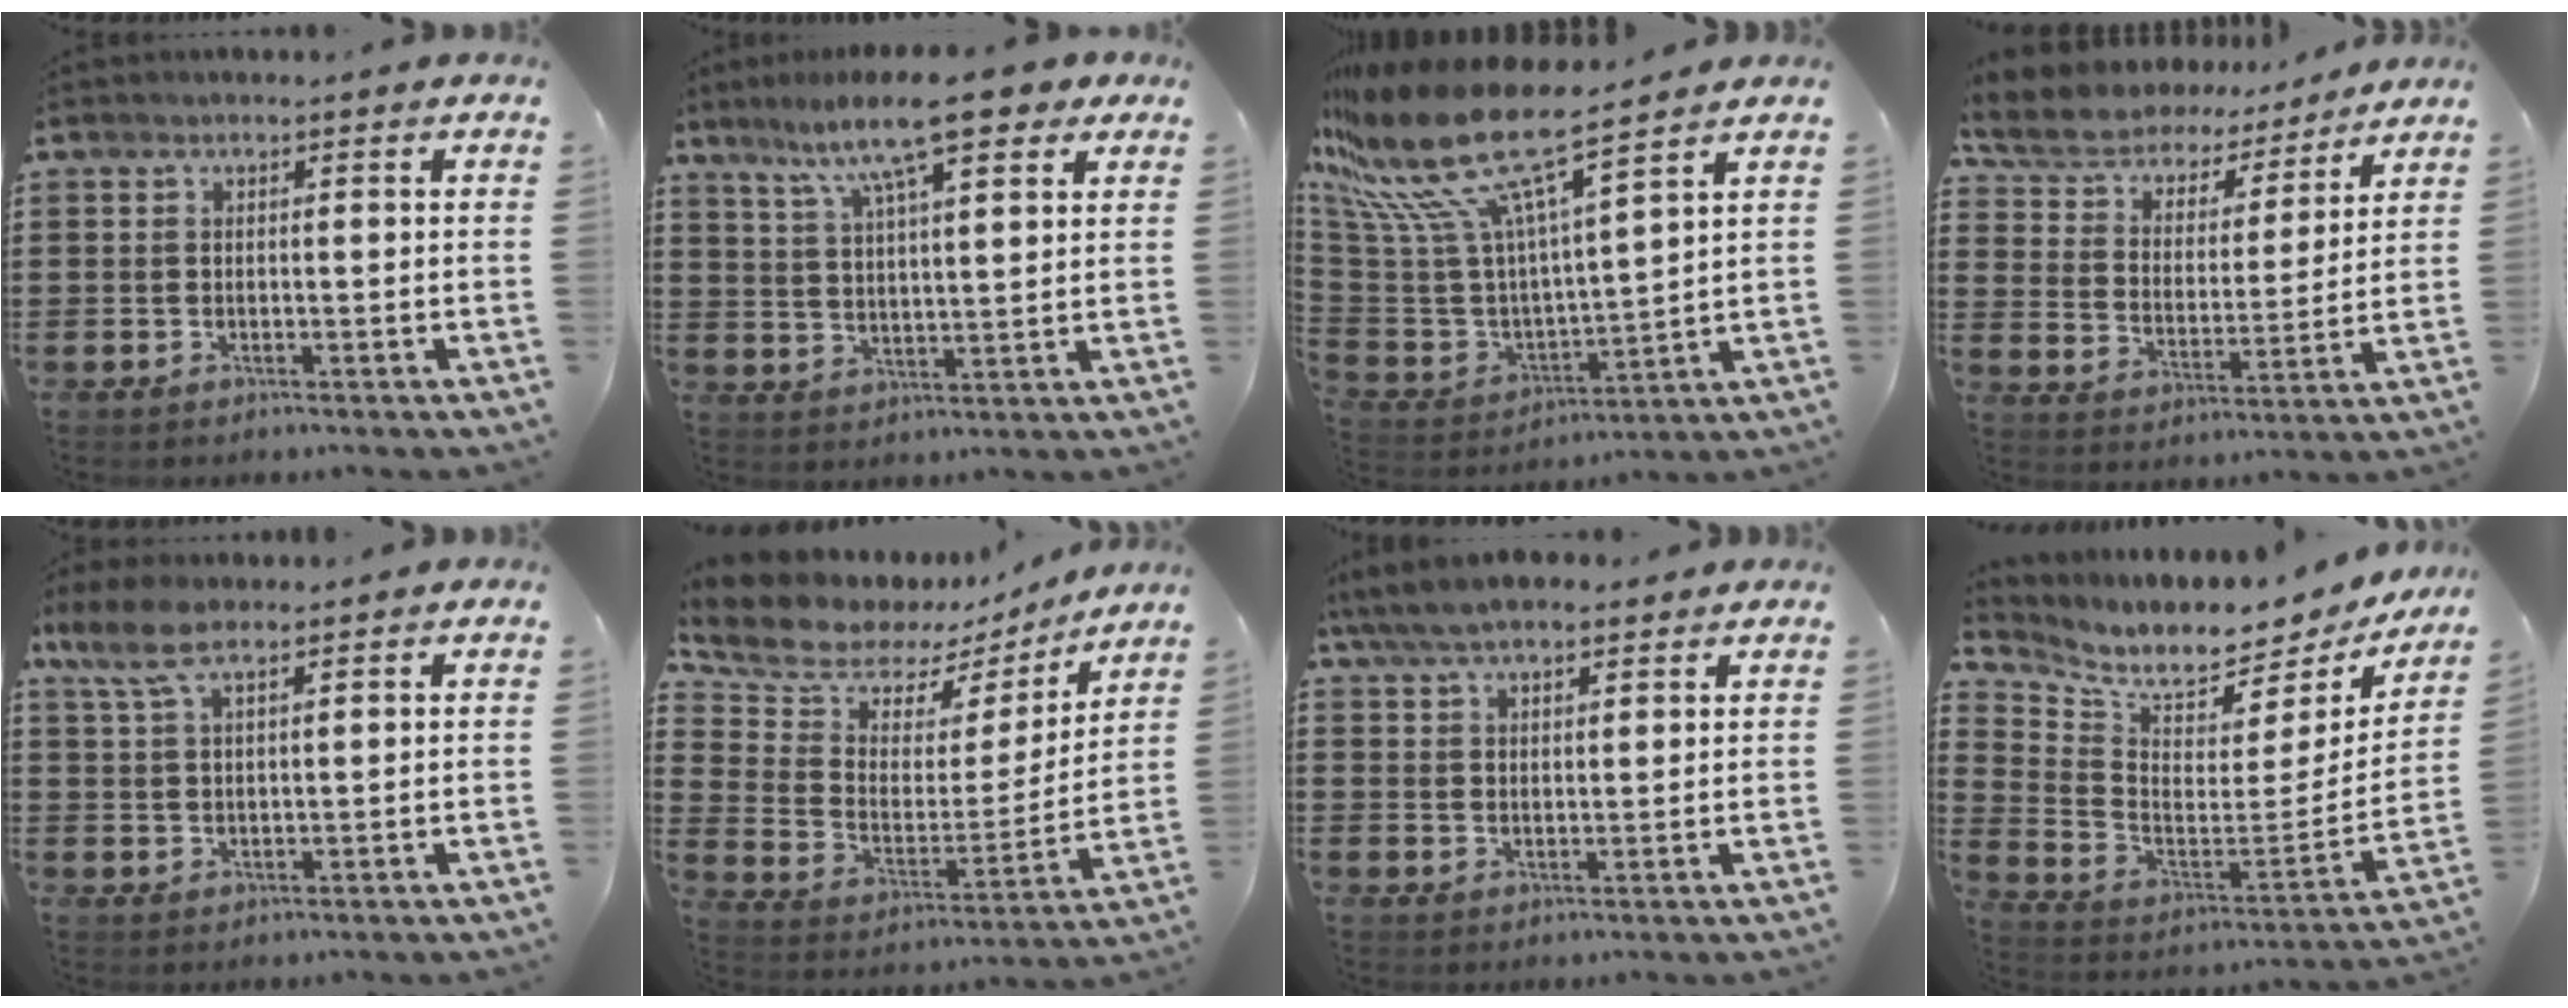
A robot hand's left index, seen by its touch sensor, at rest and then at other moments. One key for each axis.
{"total": 11.4, "fx": 8.0, "fy": 2.1, "fz": 7.8, "tx": -0.156, "ty": -0.014, "tz": 0.135}
{"total": 14.8, "fx": 10.0, "fy": 3.3, "fz": 10.4, "tx": -0.247, "ty": -0.069, "tz": 0.166}
{"total": 6.1, "fx": 5.7, "fy": 2.0, "fz": 0.3, "tx": -0.043, "ty": -0.039, "tz": 0.098}
{"total": 6.4, "fx": 4.3, "fy": 2.1, "fz": 4.3, "tx": -0.101, "ty": 0.000, "tz": 0.077}
{"total": 9.2, "fx": 8.0, "fy": 4.1, "fz": 2.0, "tx": -0.090, "ty": -0.047, "tz": 0.144}
{"total": 6.1, "fx": 5.1, "fy": 2.2, "fz": 2.6, "tx": -0.066, "ty": -0.003, "tz": 0.096}
{"total": 6.0, "fx": 5.5, "fy": 1.4, "fz": 2.1, "tx": -0.067, "ty": -0.064, "tz": 0.089}